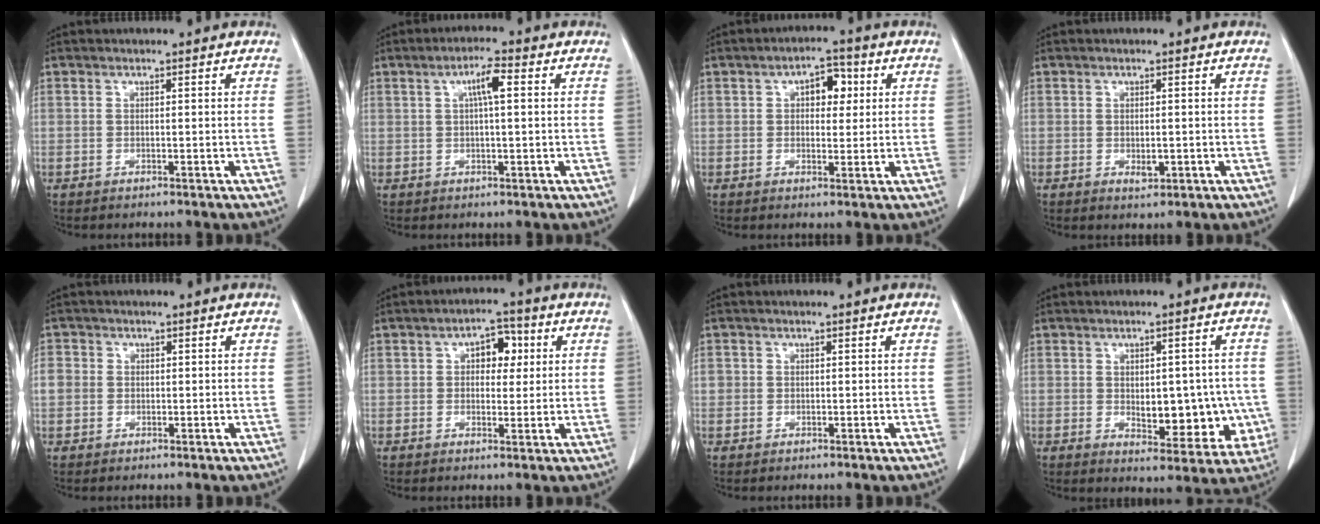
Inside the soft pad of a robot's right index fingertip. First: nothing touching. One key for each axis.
{"total": 4.0, "fx": 1.0, "fy": 0.5, "fz": 3.9, "tx": -0.070, "ty": 0.009, "tz": 0.017}
{"total": 5.0, "fx": 1.4, "fy": 2.8, "fz": 3.9, "tx": -0.055, "ty": 0.016, "tz": 0.019}
{"total": 1.7, "fx": -0.4, "fy": 0.9, "fz": 1.4, "tx": -0.024, "ty": -0.003, "tz": -0.001}
{"total": 4.9, "fx": 0.3, "fy": 4.6, "fz": 1.7, "tx": -0.050, "ty": 0.019, "tz": 0.008}
{"total": 5.1, "fx": 1.3, "fy": 3.1, "fz": 3.8, "tx": -0.052, "ty": 0.017, "tz": 0.019}
{"total": 1.2, "fx": 0.1, "fy": 1.2, "fz": 0.2, "tx": 0.010, "ty": 0.005, "tz": -0.002}
{"total": 10.4, "fx": -1.2, "fy": 5.7, "fz": 8.7, "tx": -0.096, "ty": 0.011, "tz": 0.003}